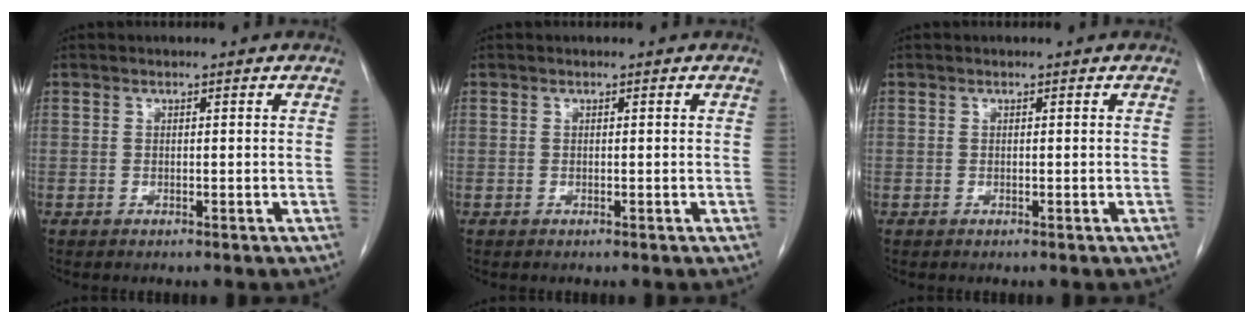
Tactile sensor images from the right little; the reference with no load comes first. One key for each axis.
{"total": 0.0}
{"total": 0.0}